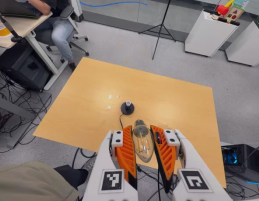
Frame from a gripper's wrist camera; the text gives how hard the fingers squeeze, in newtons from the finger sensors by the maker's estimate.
{"total": 19.4, "left": 21.0, "right": 17.8}